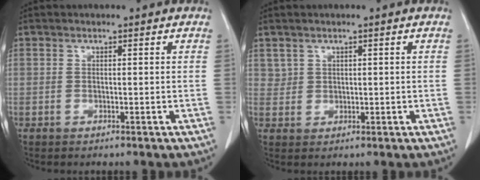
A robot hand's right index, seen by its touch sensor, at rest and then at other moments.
{"total": 2.0, "force": [1.1, 1.6, 0.1], "torque": [0.010, 0.003, 0.017]}